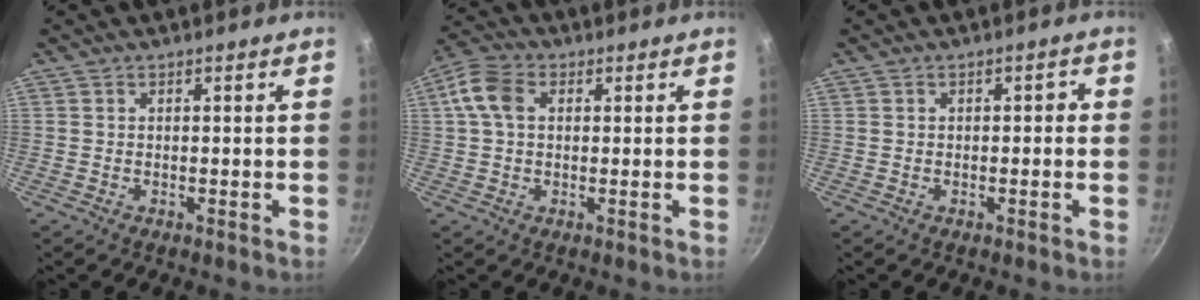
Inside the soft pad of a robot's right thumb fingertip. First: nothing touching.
{"total": 7.0, "force": [1.3, 4.9, 4.9], "torque": [-0.098, 0.014, 0.014]}
{"total": 1.2, "force": [-0.4, 1.0, 0.6], "torque": [0.001, 0.010, -0.006]}